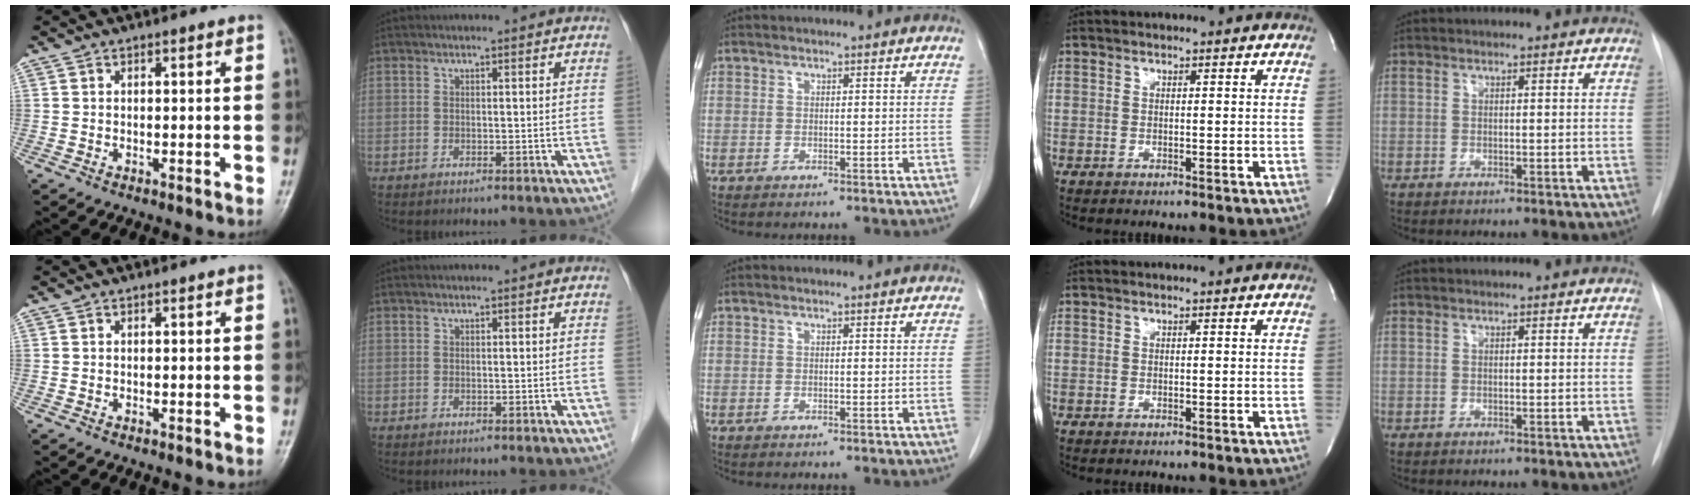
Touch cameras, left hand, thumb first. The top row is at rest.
{}